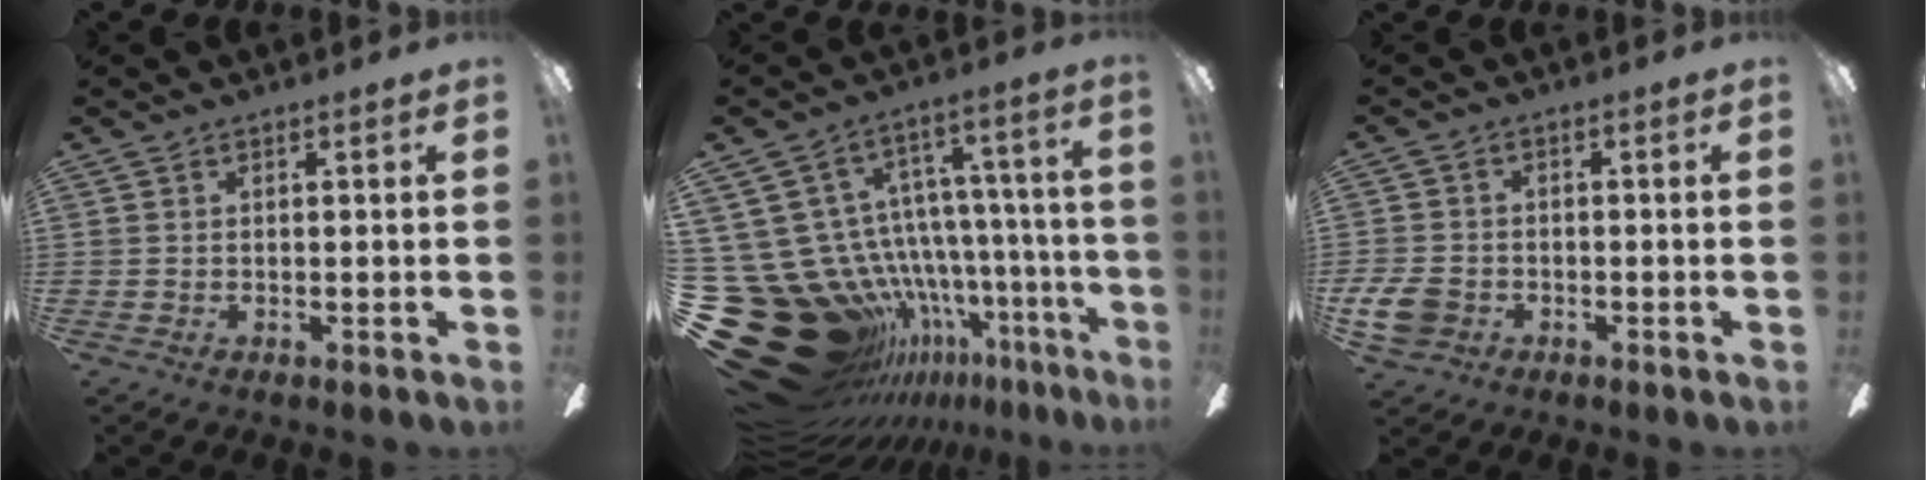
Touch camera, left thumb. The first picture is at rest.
{"total": 24.0, "force": [-11.2, 17.3, 12.2], "torque": [-0.200, 0.010, -0.100]}
{"total": 6.3, "force": [-2.2, 5.0, 3.1], "torque": [-0.075, 0.016, -0.039]}